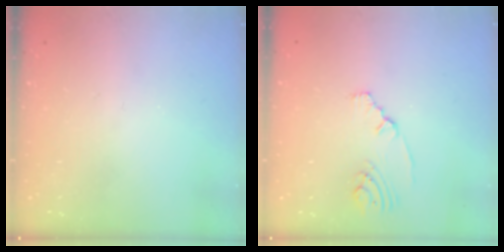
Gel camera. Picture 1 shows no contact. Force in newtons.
{"total": 2.2, "press": 2.1, "slide": 0.6}